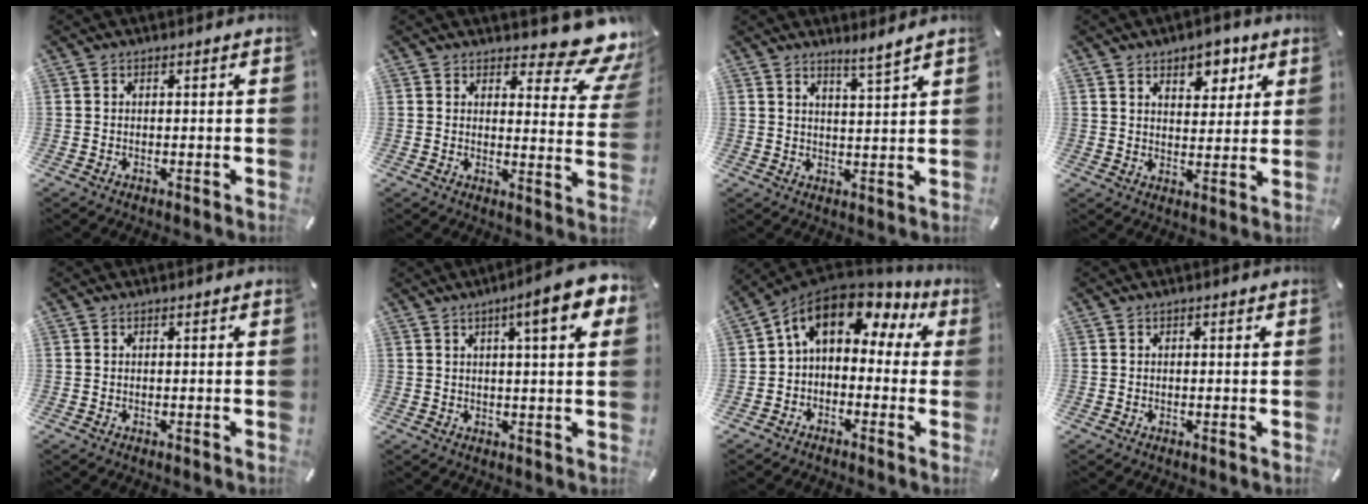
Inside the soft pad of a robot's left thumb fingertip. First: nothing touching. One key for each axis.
{"total": 10.7, "fx": 8.1, "fy": 4.2, "fz": 5.6, "tx": -0.062, "ty": -0.071, "tz": 0.138}
{"total": 4.2, "fx": 3.9, "fy": -0.6, "fz": 1.5, "tx": -0.030, "ty": -0.029, "tz": 0.068}
{"total": 7.3, "fx": 4.7, "fy": 4.5, "fz": 3.5, "tx": -0.028, "ty": -0.024, "tz": 0.074}
{"total": 0.0}
{"total": 10.8, "fx": 4.9, "fy": 2.0, "fz": 9.4, "tx": -0.135, "ty": -0.019, "tz": 0.074}
{"total": 11.0, "fx": 4.2, "fy": 6.8, "fz": 7.5, "tx": -0.130, "ty": -0.012, "tz": 0.077}
{"total": 0.0}